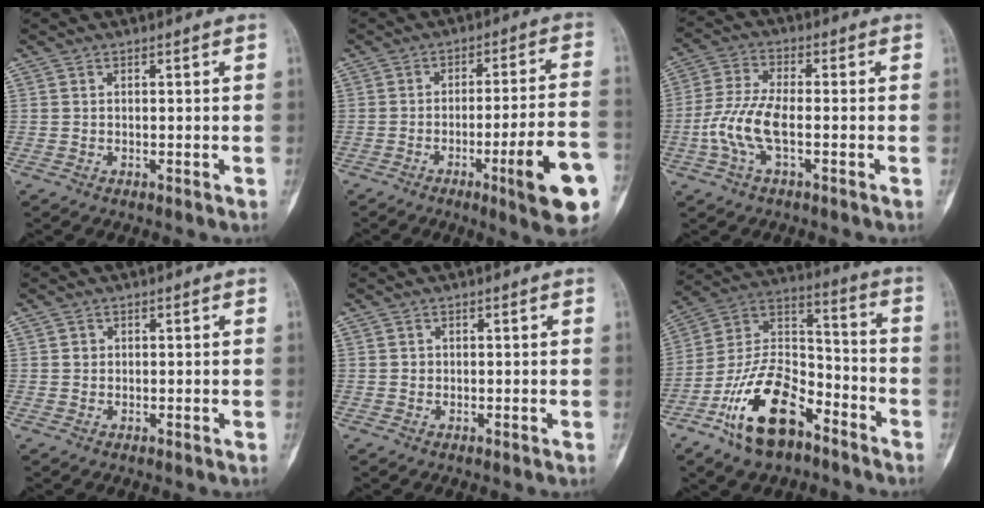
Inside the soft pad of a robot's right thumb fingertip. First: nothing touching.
{"total": 14.6, "force": [-5.9, 1.6, 13.2], "torque": [-0.183, 0.016, -0.081]}
{"total": 8.7, "force": [-2.2, 3.2, 7.8], "torque": [-0.184, 0.018, -0.047]}
{"total": 1.0, "force": [0.1, 0.9, 0.3], "torque": [0.001, 0.002, 0.002]}
{"total": 0.7, "force": [0.0, 0.7, 0.2], "torque": [0.001, 0.002, 0.000]}
{"total": 18.9, "force": [-10.7, 9.6, 12.2], "torque": [-0.208, 0.083, -0.198]}